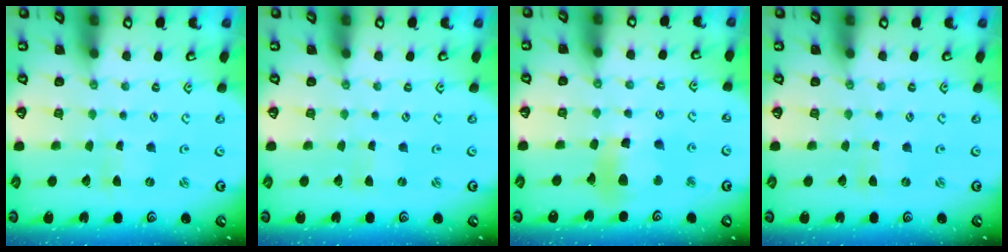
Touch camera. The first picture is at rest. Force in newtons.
{"total": 0.0}
{"total": 11.3, "press": 11.2, "slide": 1.6}
{"total": 0.0}